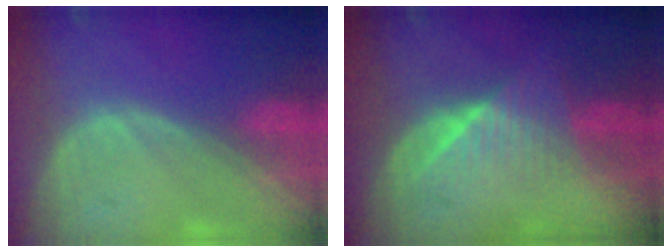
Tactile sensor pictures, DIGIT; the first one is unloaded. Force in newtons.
{"total": 6.3, "press": 5.9, "slide": 2.4}